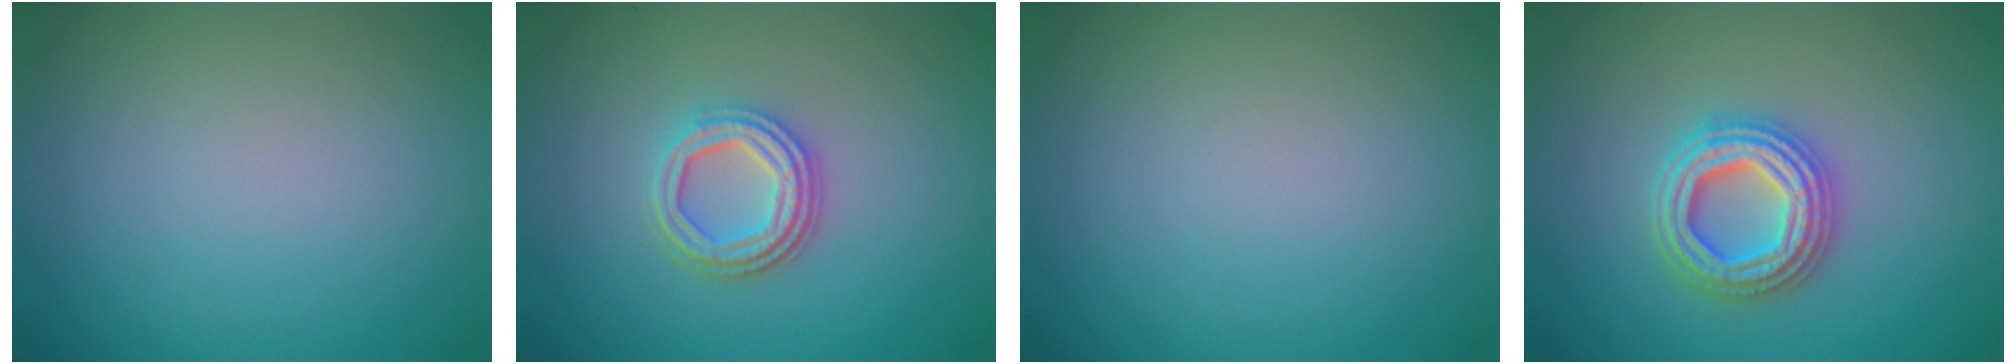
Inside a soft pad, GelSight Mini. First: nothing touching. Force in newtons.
{"total": 3.6, "press": 3.0, "slide": 2.0}
{"total": 0.0}
{"total": 4.7, "press": 4.7, "slide": 0.7}